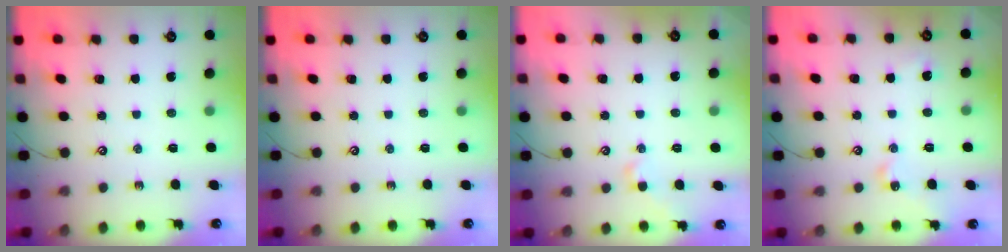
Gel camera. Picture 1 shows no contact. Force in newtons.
{"total": 0.0}
{"total": 0.9, "press": 0.7, "slide": 0.6}
{"total": 2.7, "press": 2.6, "slide": 0.5}